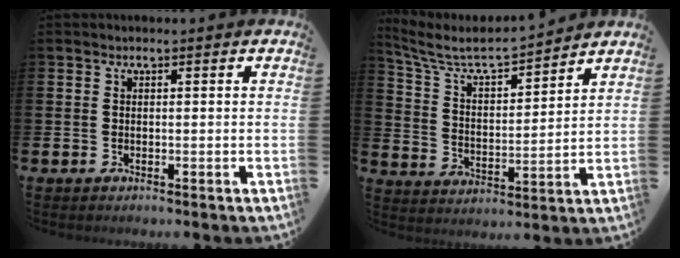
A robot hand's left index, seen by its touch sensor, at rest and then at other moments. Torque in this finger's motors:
{"motor_torque": [0.29, -0.52, 0.19, 0.07]}